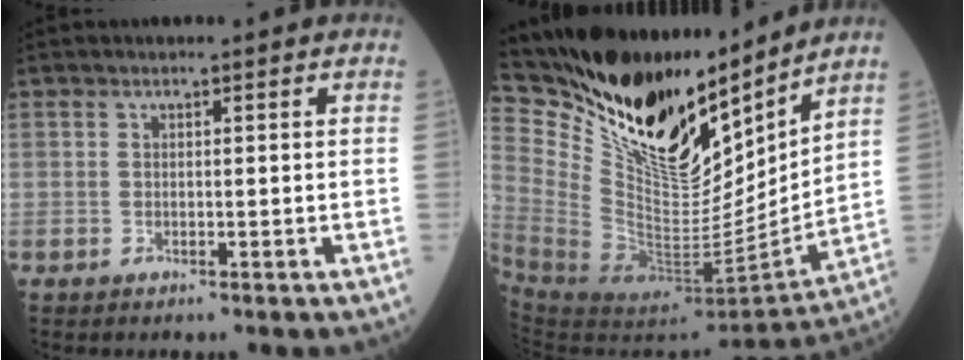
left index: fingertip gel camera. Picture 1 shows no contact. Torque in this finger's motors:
{"motor_torque": [1.13, -1.01, 0.90, 0.21]}